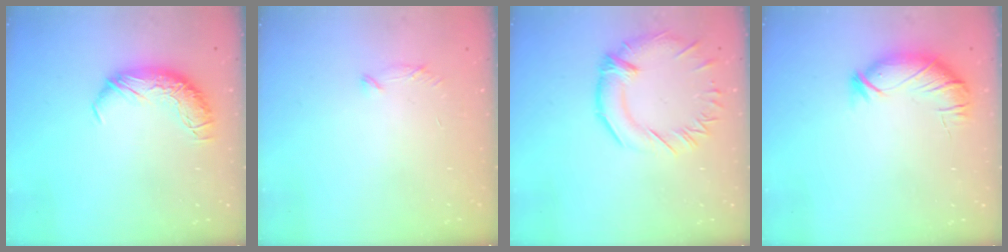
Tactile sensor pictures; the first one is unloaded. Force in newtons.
{"total": 7.3, "press": 7.3, "slide": 0.6}
{"total": 2.6, "press": 2.1, "slide": 1.5}
{"total": 3.0, "press": 2.5, "slide": 1.7}